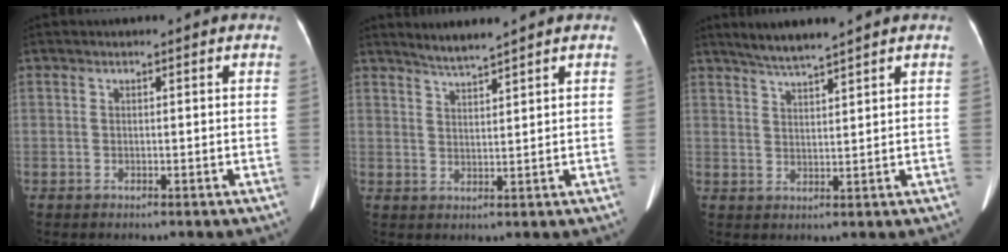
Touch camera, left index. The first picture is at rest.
{"total": 3.1, "force": [2.9, -0.8, 0.9], "torque": [-0.022, -0.002, 0.061]}
{"total": 4.8, "force": [4.2, -0.7, 2.2], "torque": [-0.045, 0.006, 0.082]}